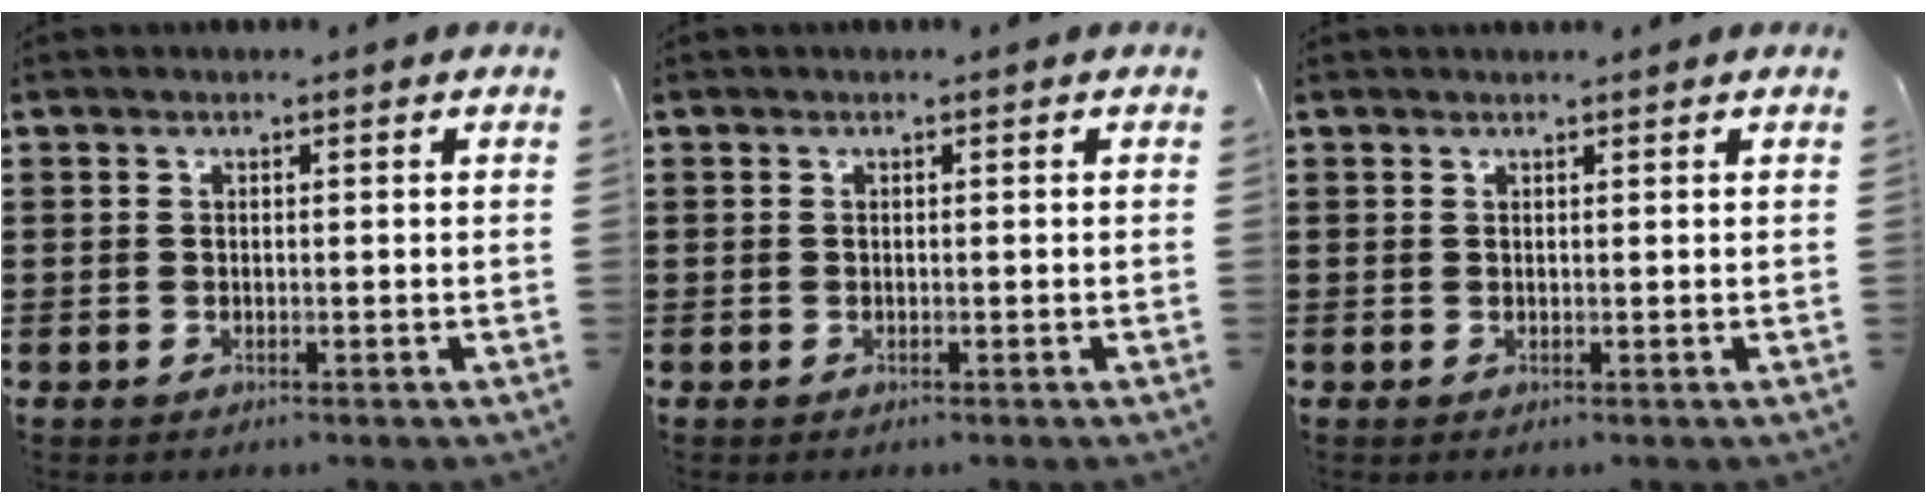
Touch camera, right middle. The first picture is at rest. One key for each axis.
{"total": 0.0}
{"total": 0.5, "fx": 0.5, "fy": -0.1, "fz": 0.0, "tx": -0.002, "ty": -0.001, "tz": 0.010}